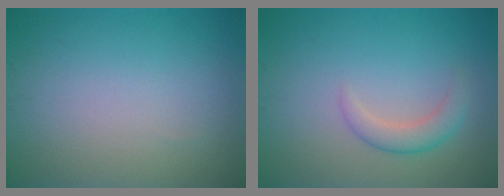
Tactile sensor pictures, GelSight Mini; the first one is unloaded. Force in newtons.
{"total": 2.3, "press": 2.2, "slide": 0.2}